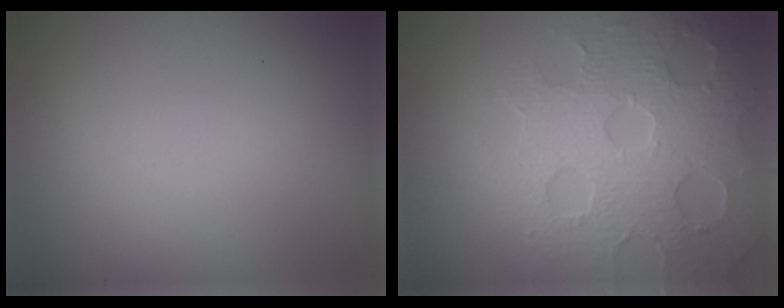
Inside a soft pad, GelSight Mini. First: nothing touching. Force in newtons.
{"total": 7.3, "press": 5.7, "slide": 4.5}